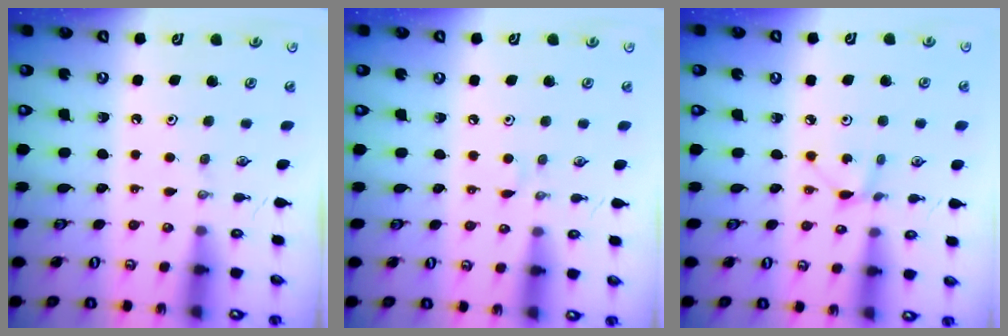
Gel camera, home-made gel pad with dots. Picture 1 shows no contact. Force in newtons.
{"total": 2.1, "press": 2.1, "slide": 0.3}
{"total": 2.5, "press": 2.4, "slide": 0.3}